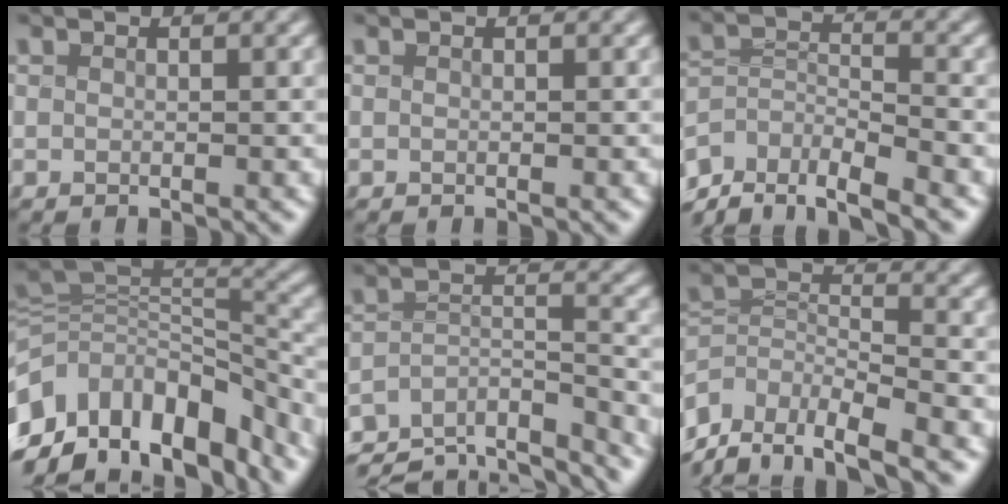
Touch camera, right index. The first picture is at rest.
{"total": 0.0}
{"total": 8.0, "force": [-5.6, 4.6, 3.4], "torque": [-0.069, -0.026, -0.093]}
{"total": 16.1, "force": [-7.0, 11.1, 9.3], "torque": [-0.189, -0.032, -0.106]}
{"total": 11.2, "force": [-8.7, 5.3, 4.7], "torque": [-0.069, -0.032, -0.134]}
{"total": 9.3, "force": [-5.3, 6.0, 4.7], "torque": [-0.097, -0.032, -0.084]}